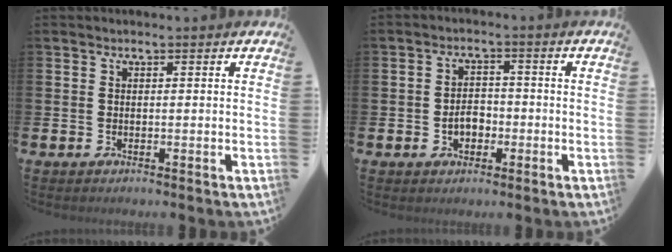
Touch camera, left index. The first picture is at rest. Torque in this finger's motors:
{"motor_torque": [0.44, 0.11, 0.13, 0.06]}